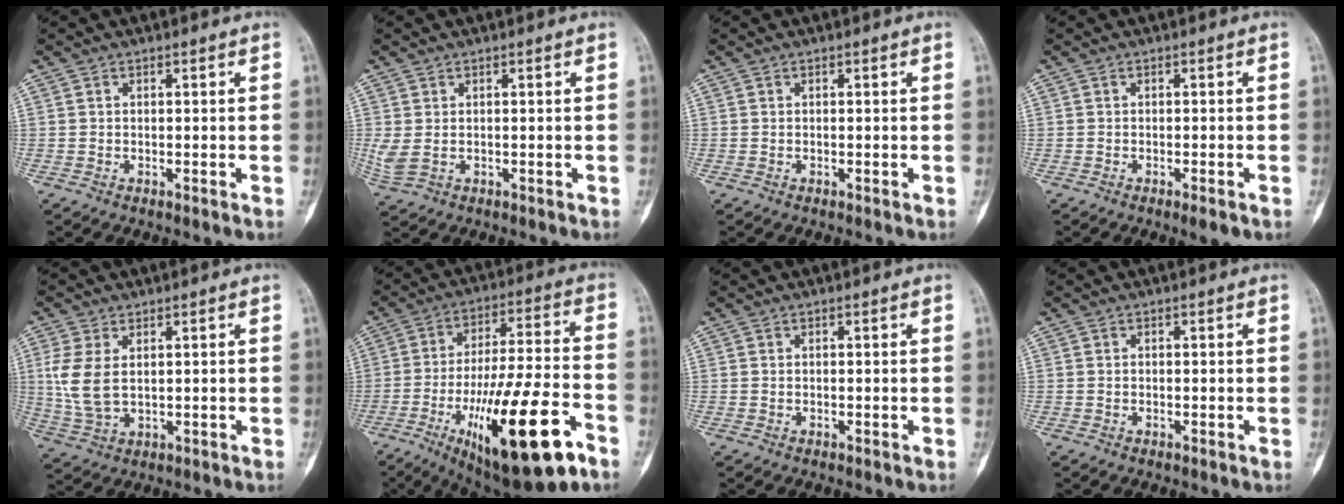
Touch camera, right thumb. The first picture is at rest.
{"total": 3.2, "force": [0.1, 1.9, 2.6], "torque": [-0.075, 0.003, 0.011]}
{"total": 0.0}
{"total": 2.1, "force": [-1.2, 0.4, 1.6], "torque": [-0.027, 0.000, -0.018]}
{"total": 7.5, "force": [1.4, 4.3, 6.0], "torque": [-0.141, -0.006, 0.041]}
{"total": 25.3, "force": [-11.2, 6.7, 21.7], "torque": [-0.360, 0.033, -0.168]}
{"total": 0.0}
{"total": 0.0}